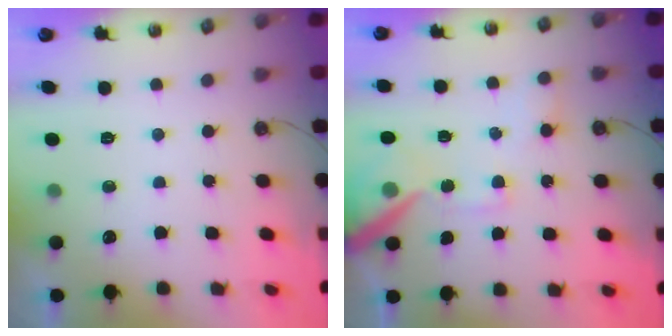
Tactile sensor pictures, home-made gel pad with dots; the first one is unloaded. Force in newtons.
{"total": 13.7, "press": 13.6, "slide": 1.7}